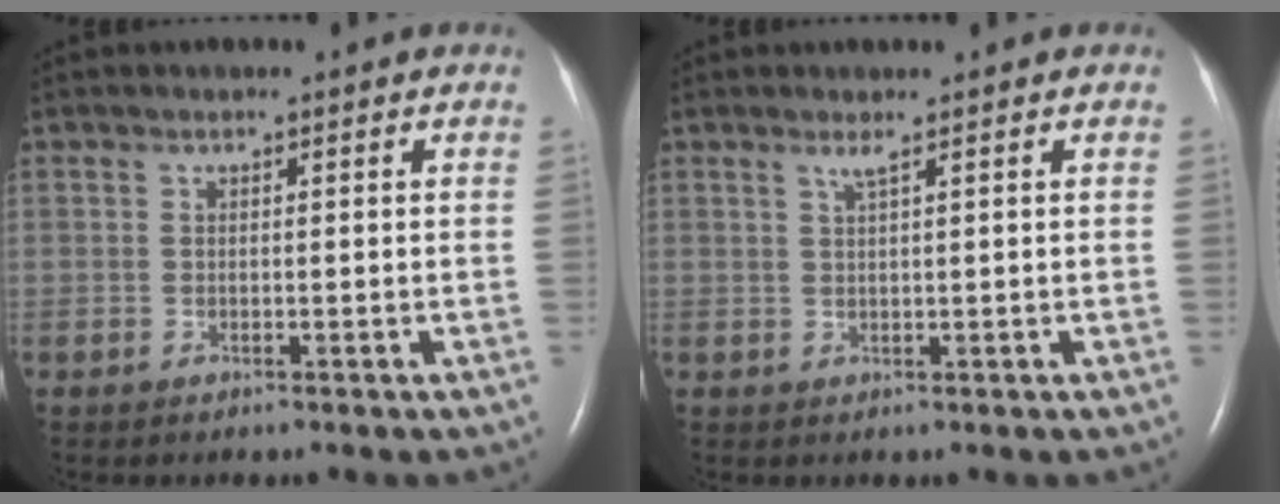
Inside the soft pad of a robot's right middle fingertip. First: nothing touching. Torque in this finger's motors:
{"motor_torque": [0.18, 0.02, 0.02, 0.00]}